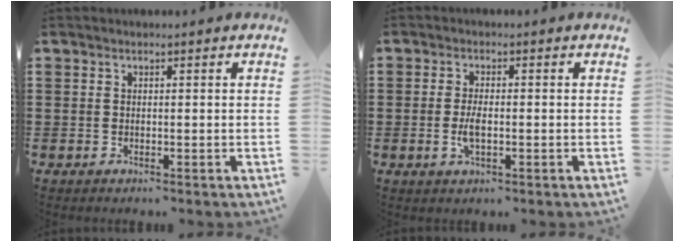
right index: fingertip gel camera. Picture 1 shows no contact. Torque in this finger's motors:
{"motor_torque": [2.14, 0.00, 0.11, 0.03]}